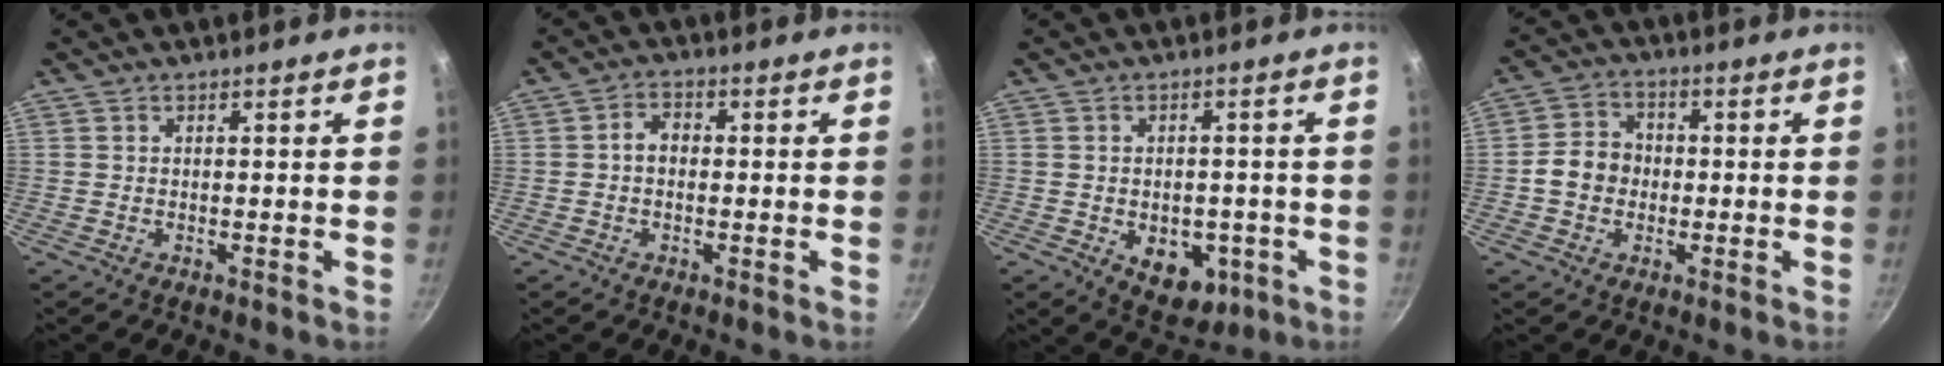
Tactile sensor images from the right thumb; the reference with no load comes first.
{"total": 3.2, "force": [-0.3, 2.4, 2.1], "torque": [-0.025, 0.012, -0.011]}
{"total": 9.6, "force": [-3.0, 6.6, 6.3], "torque": [-0.052, 0.000, -0.026]}
{"total": 6.7, "force": [-0.9, 5.7, 3.4], "torque": [-0.032, 0.020, -0.027]}